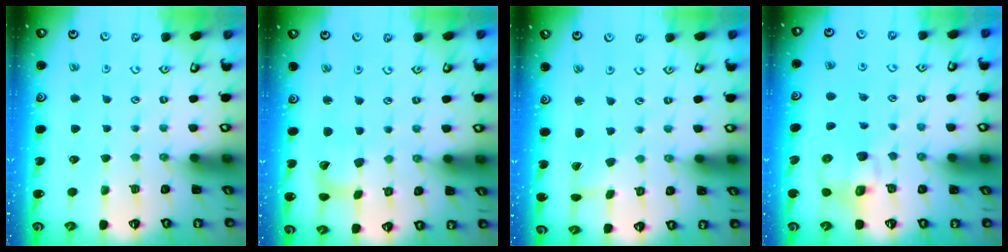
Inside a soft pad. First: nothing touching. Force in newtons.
{"total": 8.5, "press": 8.5, "slide": 1.2}
{"total": 1.7, "press": 1.7, "slide": 0.2}
{"total": 8.9, "press": 8.8, "slide": 1.4}